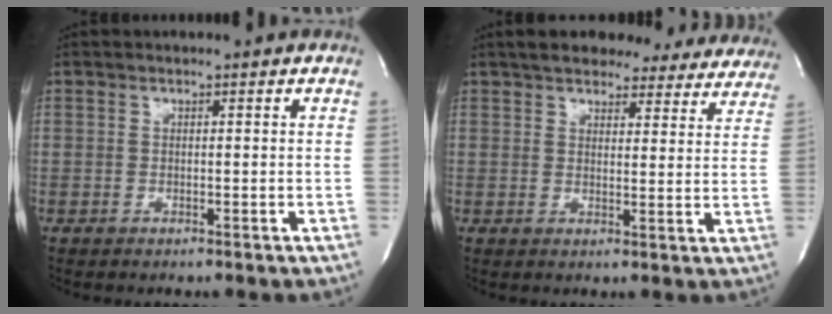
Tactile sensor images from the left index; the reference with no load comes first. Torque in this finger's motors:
{"motor_torque": [1.16, -0.97, 0.16, 0.05]}